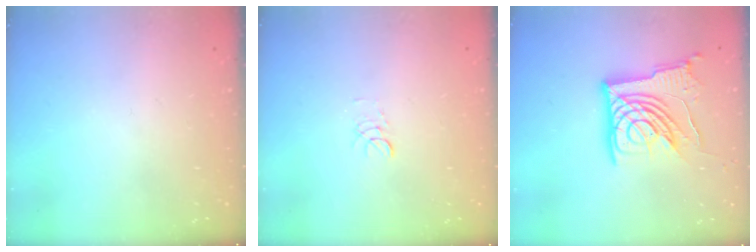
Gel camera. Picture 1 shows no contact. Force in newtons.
{"total": 3.6, "press": 3.6, "slide": 0.3}
{"total": 15.8, "press": 15.7, "slide": 1.5}